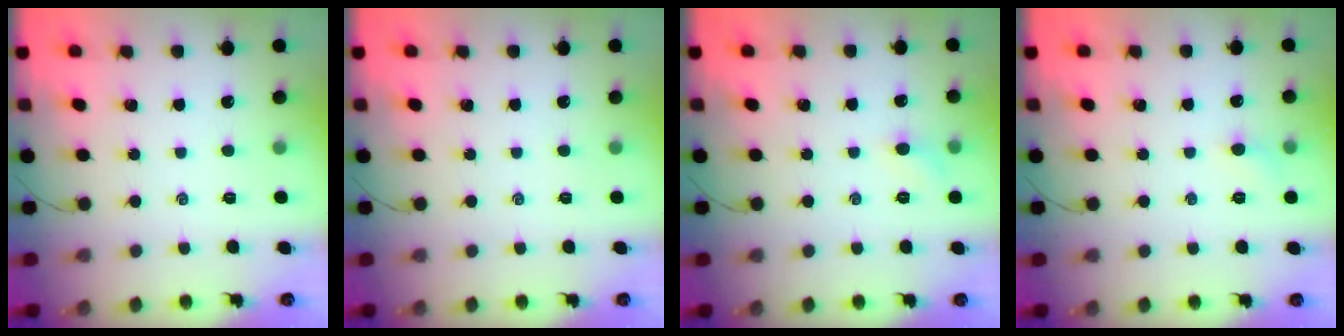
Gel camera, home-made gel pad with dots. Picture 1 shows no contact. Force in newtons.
{"total": 0.0}
{"total": 5.1, "press": 4.9, "slide": 1.6}
{"total": 3.8, "press": 3.6, "slide": 1.3}